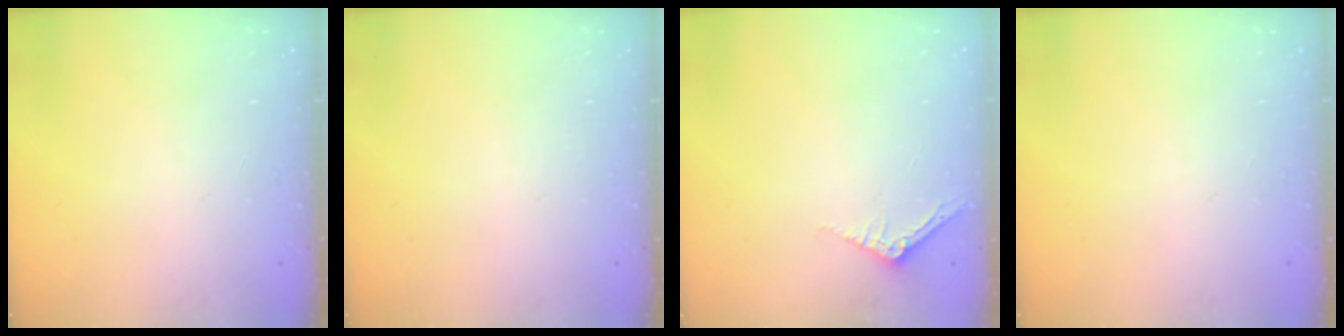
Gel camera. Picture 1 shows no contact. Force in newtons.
{"total": 0.0}
{"total": 2.5, "press": 2.5, "slide": 0.2}
{"total": 0.0}